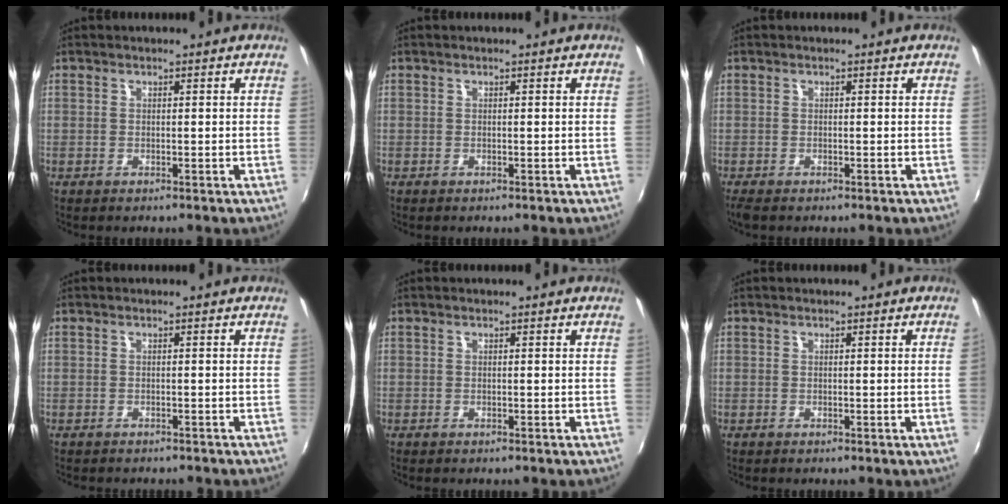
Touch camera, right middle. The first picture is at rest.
{"total": 0.0}
{"total": 1.7, "force": [-1.3, 0.5, 1.0], "torque": [-0.022, -0.010, -0.022]}
{"total": 2.3, "force": [-2.1, 0.7, 0.7], "torque": [-0.018, -0.012, -0.029]}
{"total": 0.0}
{"total": 0.6, "force": [0.0, -0.4, 0.5], "torque": [-0.002, -0.003, 0.000]}